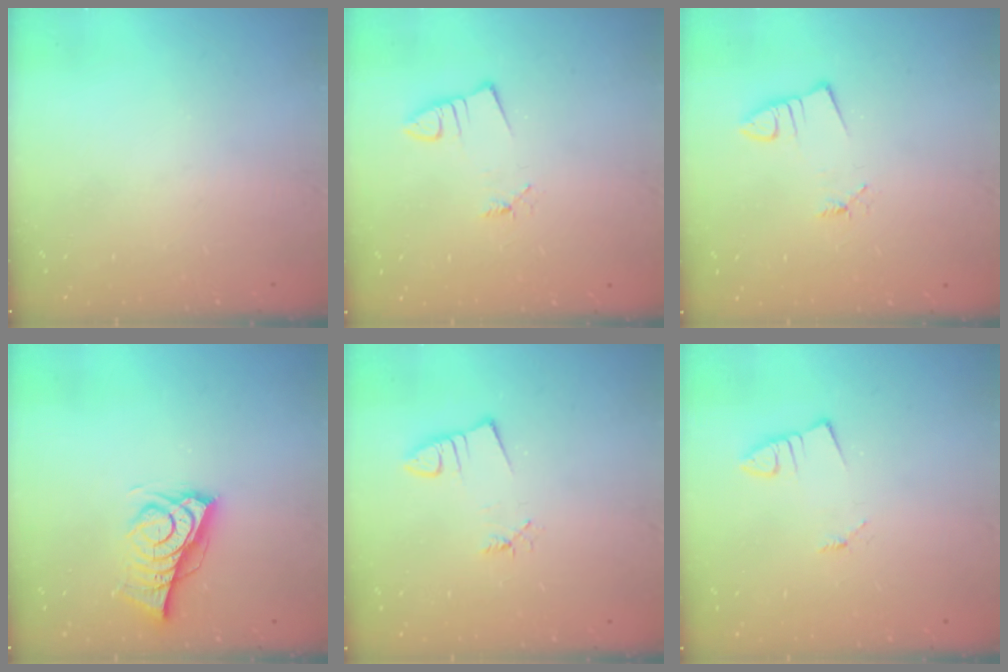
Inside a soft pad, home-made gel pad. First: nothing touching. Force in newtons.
{"total": 1.0, "press": 1.0, "slide": 0.0}
{"total": 1.0, "press": 1.0, "slide": 0.0}
{"total": 8.9, "press": 8.5, "slide": 2.8}
{"total": 1.1, "press": 1.1, "slide": 0.1}
{"total": 1.2, "press": 1.2, "slide": 0.1}